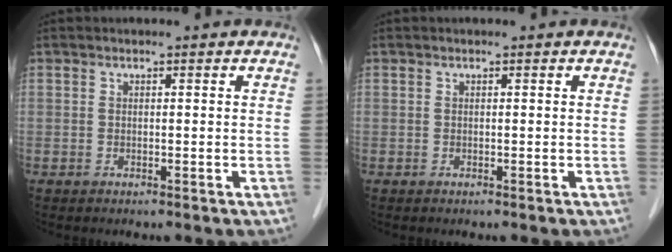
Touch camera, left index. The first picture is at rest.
{"total": 0.0}